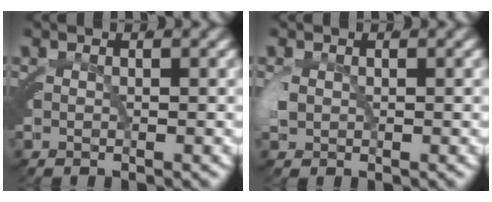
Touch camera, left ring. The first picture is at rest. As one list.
[{"total": 0.9, "force": [0.5, 0.4, 0.5], "torque": [-0.028, 0.006, 0.010]}]